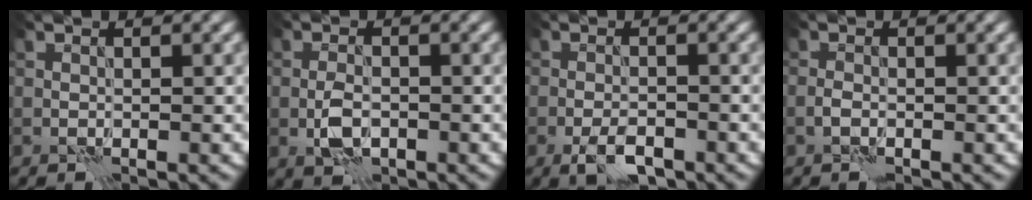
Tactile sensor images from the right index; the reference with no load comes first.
{"total": 2.9, "force": [-0.9, 1.7, 2.2], "torque": [-0.043, 0.000, -0.019]}
{"total": 2.8, "force": [-1.7, 0.9, 2.1], "torque": [-0.039, 0.001, -0.034]}
{"total": 0.9, "force": [-0.5, 0.4, 0.6], "torque": [-0.014, 0.003, -0.013]}